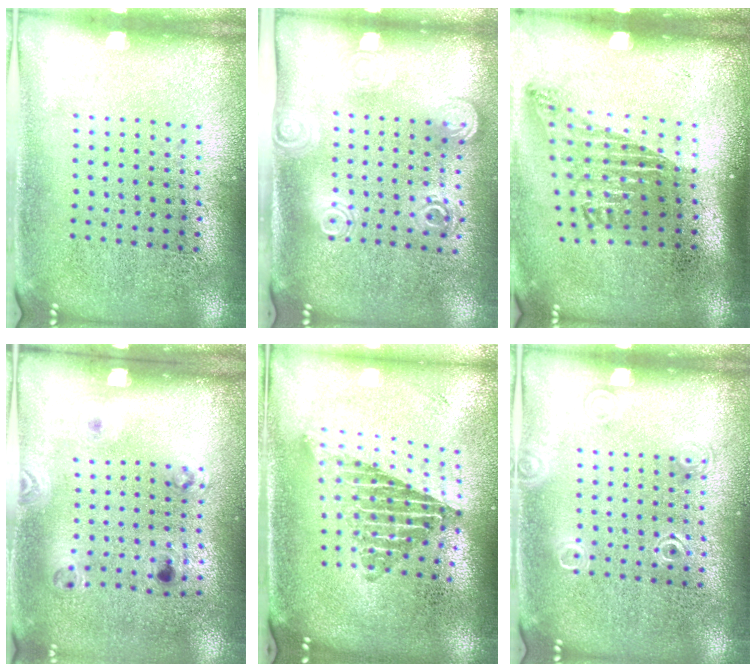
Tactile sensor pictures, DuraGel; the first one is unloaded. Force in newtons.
{"total": 1.9, "press": 1.4, "slide": 1.3}
{"total": 1.7, "press": 1.1, "slide": 1.3}
{"total": 1.2, "press": 0.7, "slide": 1.0}
{"total": 2.0, "press": 1.5, "slide": 1.4}
{"total": 1.2, "press": 1.2, "slide": 0.2}